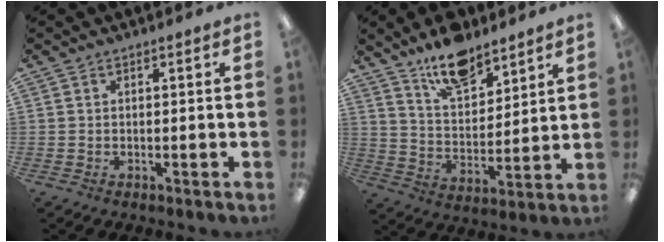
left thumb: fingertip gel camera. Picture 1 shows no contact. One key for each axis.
{"total": 12.4, "fx": 10.0, "fy": 5.3, "fz": 5.0, "tx": -0.081, "ty": -0.060, "tz": 0.185}